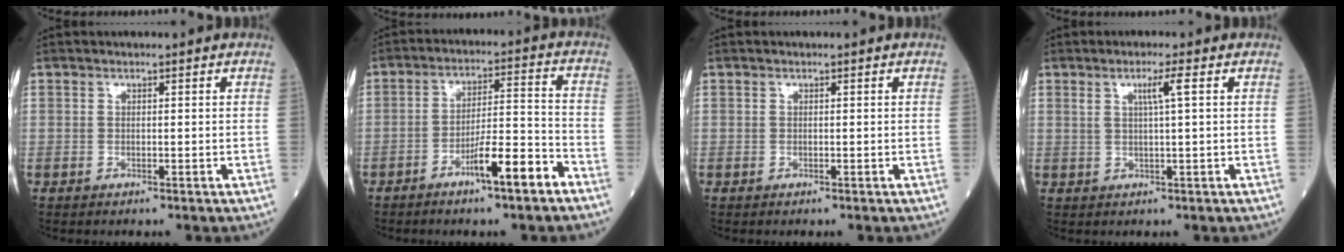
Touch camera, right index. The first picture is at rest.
{"total": 8.5, "force": [-5.2, 0.6, 6.7], "torque": [-0.107, 0.010, -0.085]}
{"total": 0.0}
{"total": 3.1, "force": [1.1, -0.4, 2.8], "torque": [-0.053, -0.001, 0.020]}